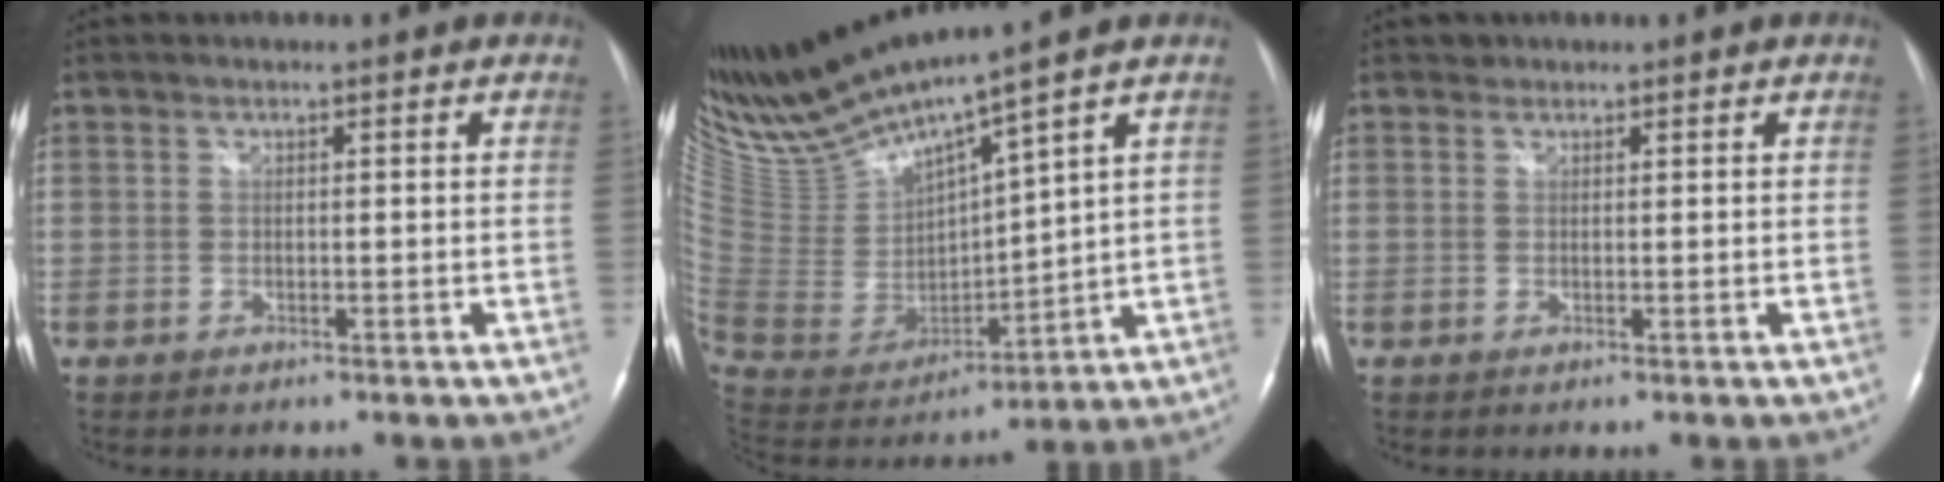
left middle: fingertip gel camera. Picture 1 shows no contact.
{"total": 15.0, "force": [13.3, -0.5, 7.0], "torque": [-0.148, -0.019, 0.274]}
{"total": 0.7, "force": [0.5, 0.4, -0.1], "torque": [0.001, 0.001, 0.006]}